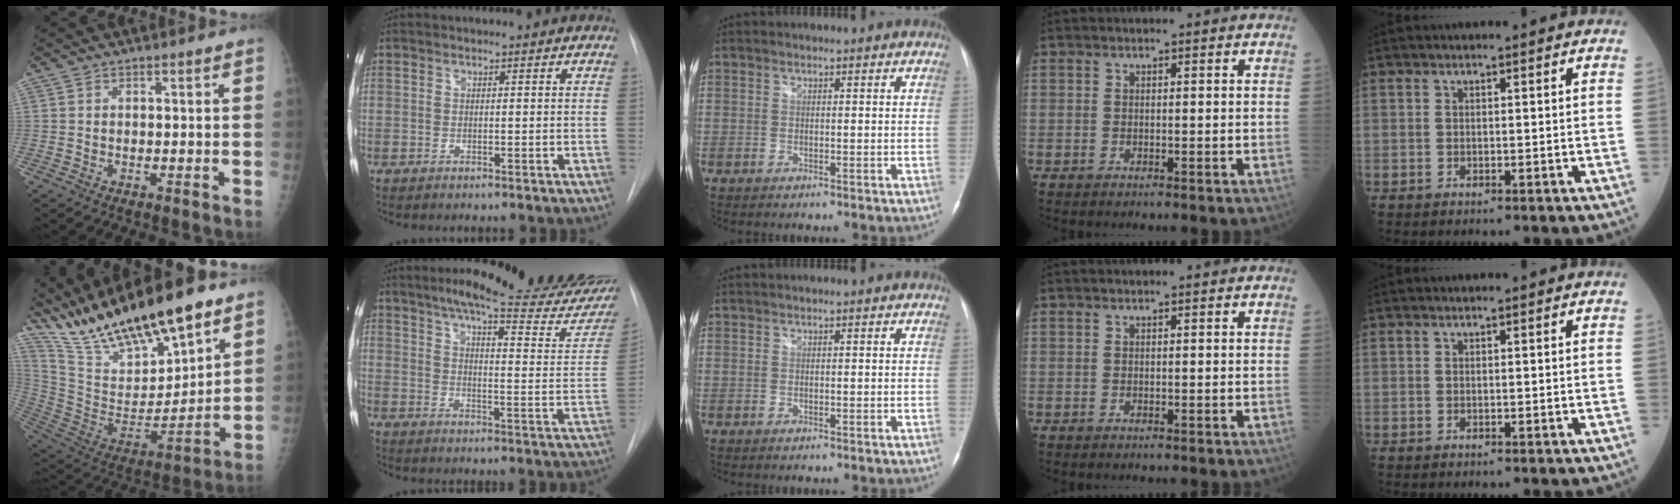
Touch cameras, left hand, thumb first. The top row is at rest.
{"thumb": {"total": 27.4, "force": [20.8, 8.1, 15.9], "torque": [-0.253, -0.069, 0.372]}, "index": {"total": 27.3, "force": [22.8, 3.6, 14.5], "torque": [-0.192, -0.071, 0.275]}}